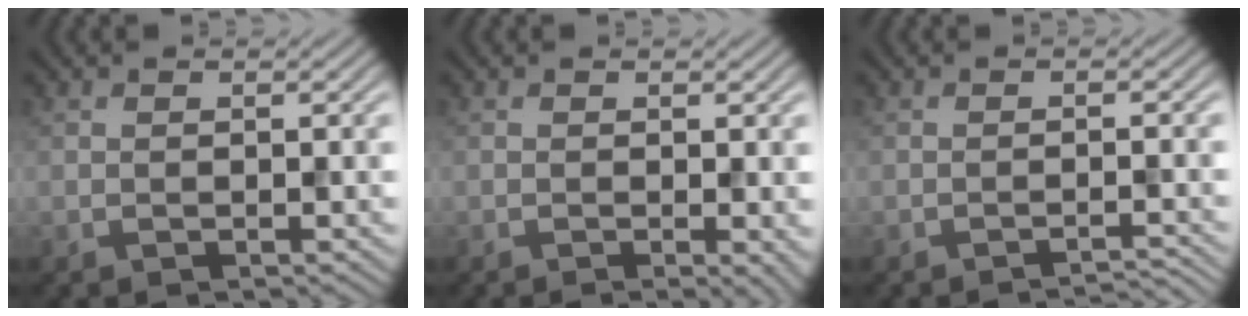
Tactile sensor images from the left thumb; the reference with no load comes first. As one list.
[{"total": 1.7, "force": [-0.3, 0.3, 1.6], "torque": [-0.022, -0.008, -0.007]}, {"total": 2.0, "force": [-1.8, 0.2, 0.9], "torque": [-0.002, 0.004, -0.034]}]